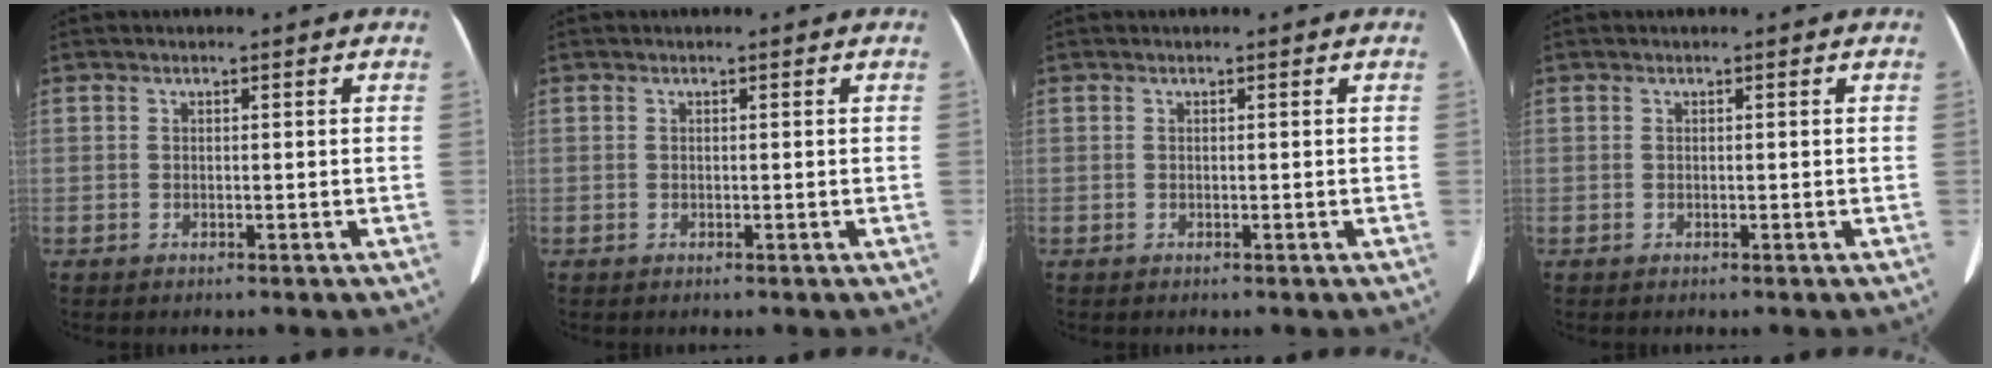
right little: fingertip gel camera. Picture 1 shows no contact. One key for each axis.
{"total": 0.0}
{"total": 0.0}
{"total": 0.0}